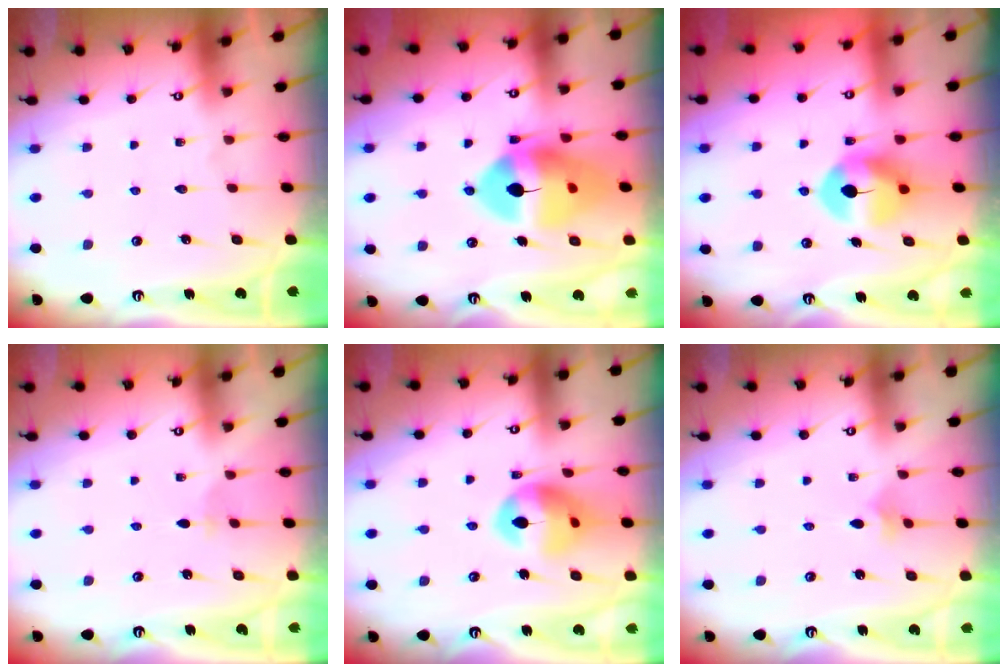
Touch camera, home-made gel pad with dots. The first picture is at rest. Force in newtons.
{"total": 16.3, "press": 16.1, "slide": 2.1}
{"total": 8.1, "press": 8.0, "slide": 1.4}
{"total": 2.2, "press": 2.1, "slide": 0.5}
{"total": 13.8, "press": 13.6, "slide": 2.1}
{"total": 2.5, "press": 2.4, "slide": 0.6}